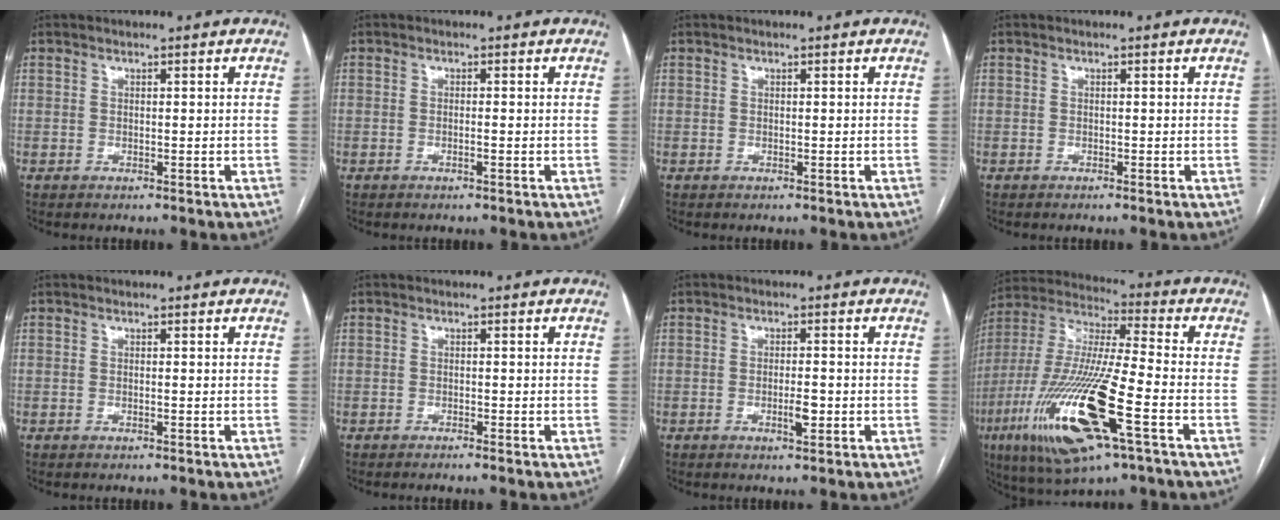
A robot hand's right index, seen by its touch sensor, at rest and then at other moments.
{"total": 0.7, "force": [-0.4, -0.2, 0.6], "torque": [-0.012, 0.002, -0.008]}
{"total": 0.0}
{"total": 0.0}
{"total": 0.0}
{"total": 0.9, "force": [-0.7, -0.3, 0.4], "torque": [-0.007, 0.003, -0.014]}
{"total": 2.7, "force": [-0.9, 0.5, 2.4], "torque": [-0.044, -0.001, -0.013]}
{"total": 22.4, "force": [-8.6, 2.9, 20.5], "torque": [-0.459, -0.041, -0.158]}